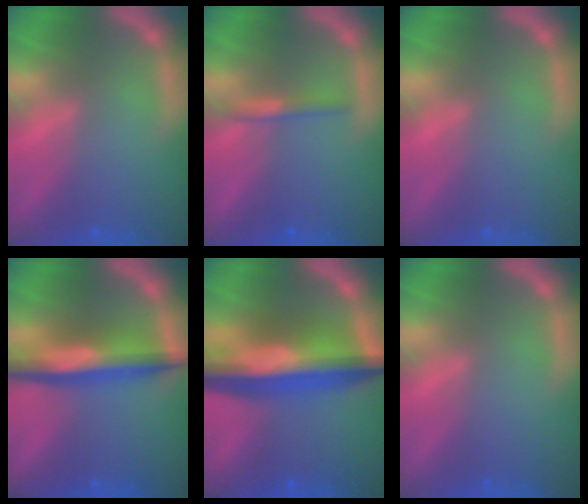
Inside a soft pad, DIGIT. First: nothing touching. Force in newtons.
{"total": 1.4}
{"total": 0.0}
{"total": 6.0}
{"total": 9.6}
{"total": 0.0}